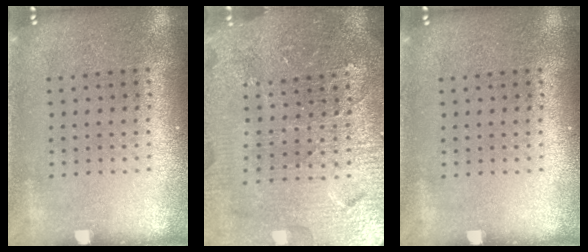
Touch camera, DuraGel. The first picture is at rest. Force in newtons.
{"total": 4.8, "press": 4.5, "slide": 1.6}
{"total": 0.0}